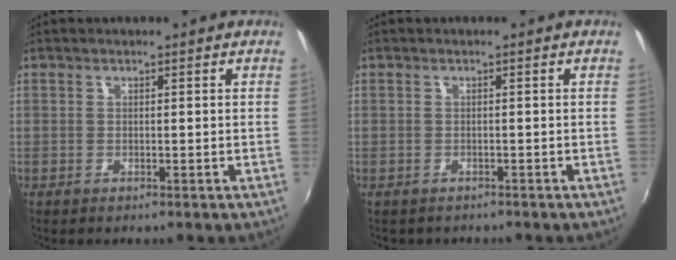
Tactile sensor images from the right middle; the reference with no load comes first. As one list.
[{"total": 1.2, "force": [-1.0, 0.7, 0.2], "torque": [-0.009, -0.002, -0.011]}]